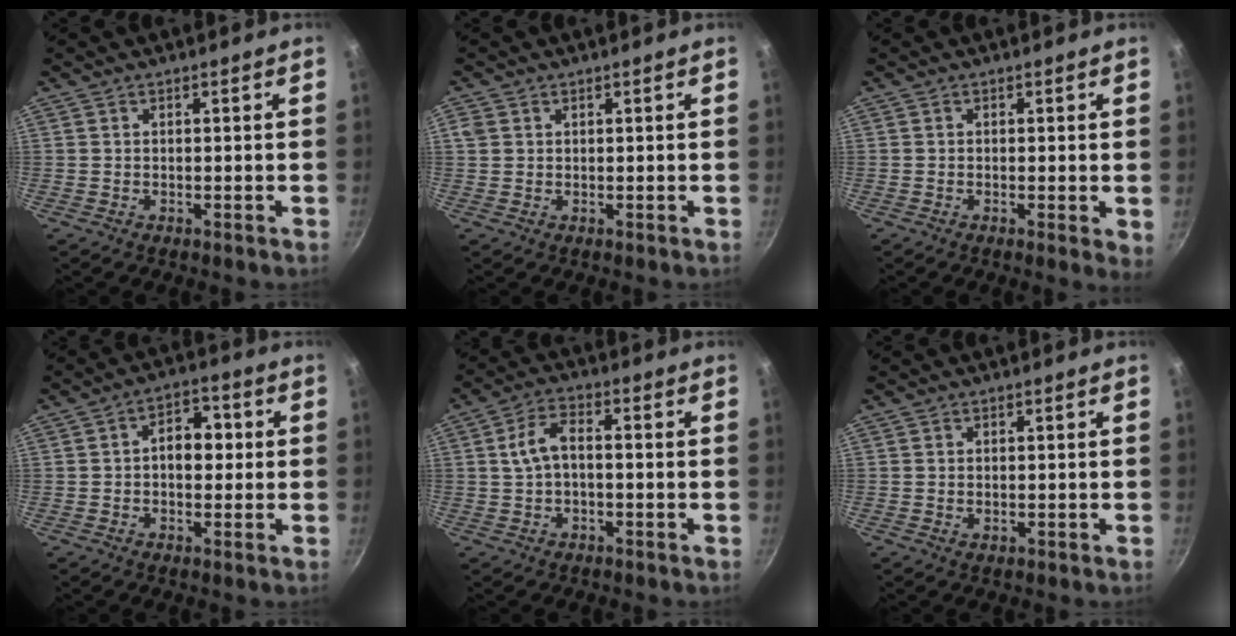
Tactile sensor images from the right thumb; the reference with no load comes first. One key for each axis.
{"total": 2.1, "fx": 0.7, "fy": 1.7, "fz": 0.9, "tx": -0.018, "ty": 0.003, "tz": 0.018}
{"total": 2.6, "fx": -0.2, "fy": 0.6, "fz": 2.5, "tx": -0.039, "ty": -0.010, "tz": -0.008}
{"total": 6.6, "fx": 0.3, "fy": 4.3, "fz": 5.0, "tx": -0.048, "ty": 0.018, "tz": -0.004}
{"total": 6.0, "fx": 0.1, "fy": 3.2, "fz": 5.1, "tx": -0.100, "ty": 0.022, "tz": -0.004}
{"total": 0.8, "fx": -0.1, "fy": 0.5, "fz": 0.6, "tx": -0.013, "ty": -0.001, "tz": 0.001}